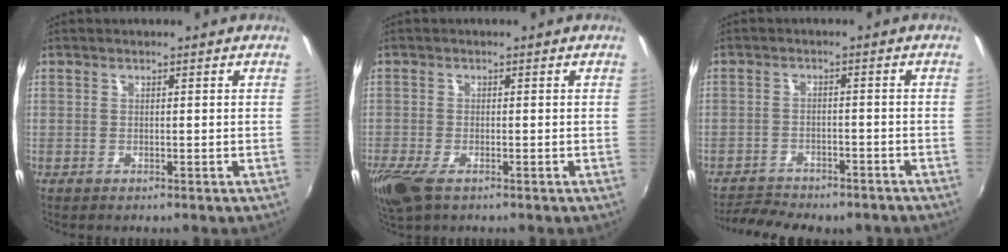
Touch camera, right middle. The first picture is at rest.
{"total": 6.3, "force": [-3.9, 2.4, 4.4], "torque": [-0.107, -0.027, -0.074]}
{"total": 8.5, "force": [-7.6, 2.5, 3.0], "torque": [-0.081, -0.013, -0.112]}